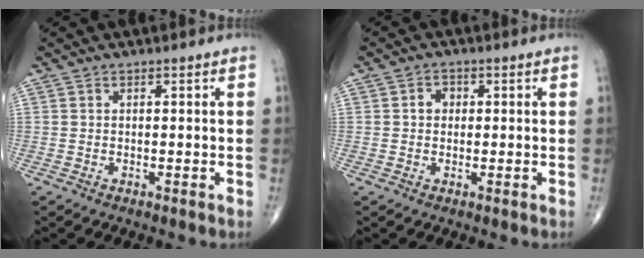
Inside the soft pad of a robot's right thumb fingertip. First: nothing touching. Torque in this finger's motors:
{"motor_torque": [-0.03, -0.10, 0.29, 0.11, 0.00]}